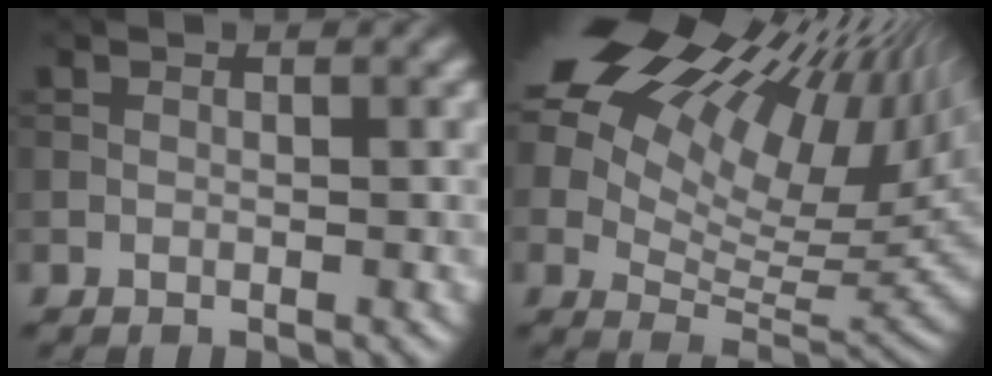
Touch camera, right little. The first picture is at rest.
{"total": 20.8, "force": [10.1, 10.3, 14.9], "torque": [-0.252, 0.051, 0.177]}